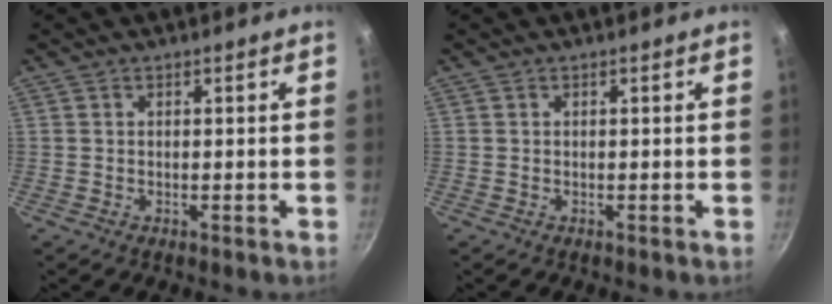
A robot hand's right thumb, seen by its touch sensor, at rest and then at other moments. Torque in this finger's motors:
{"motor_torque": [0.00, 0.00, 0.00, 0.00, 0.00]}